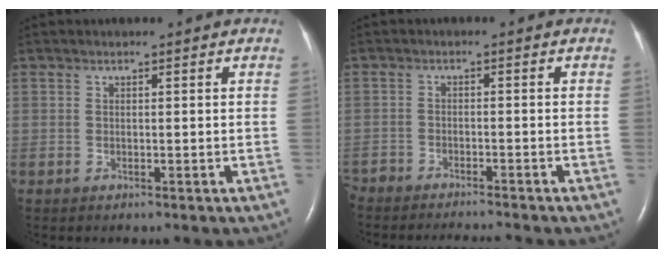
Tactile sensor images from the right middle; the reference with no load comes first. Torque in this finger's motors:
{"motor_torque": [-0.38, -0.05, -0.03, -0.01]}